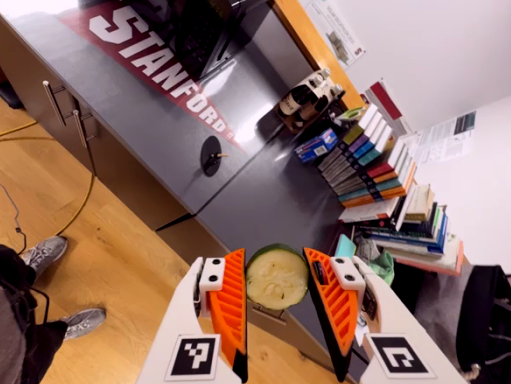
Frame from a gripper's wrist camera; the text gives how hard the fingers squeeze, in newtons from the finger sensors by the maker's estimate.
{"total": 8.3, "left": 8.8, "right": 7.7}